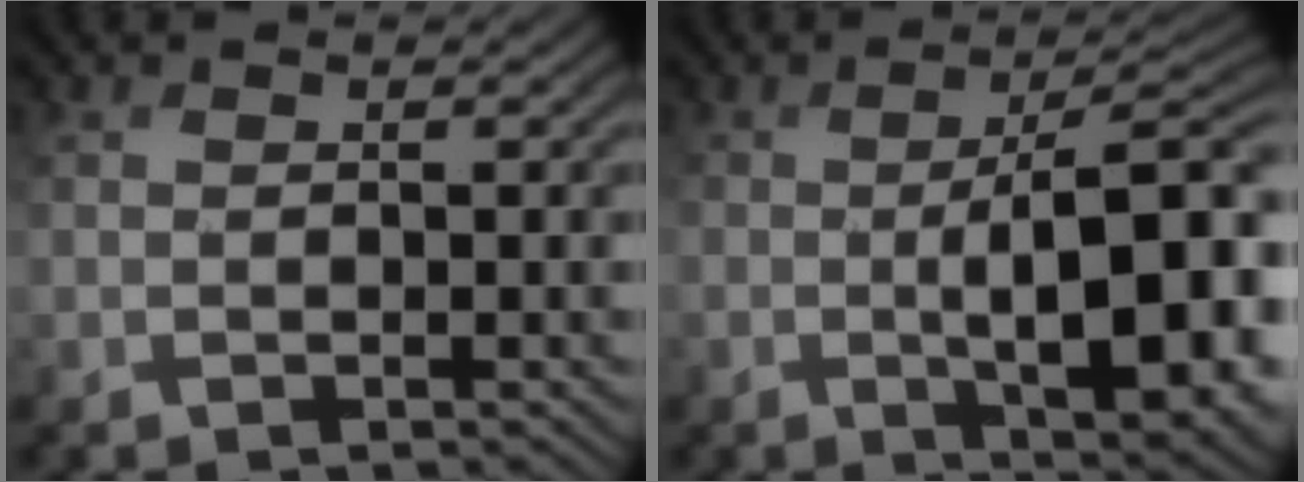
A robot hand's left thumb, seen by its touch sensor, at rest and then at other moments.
{"total": 12.4, "force": [-2.4, 4.3, 11.4], "torque": [-0.170, -0.014, -0.016]}